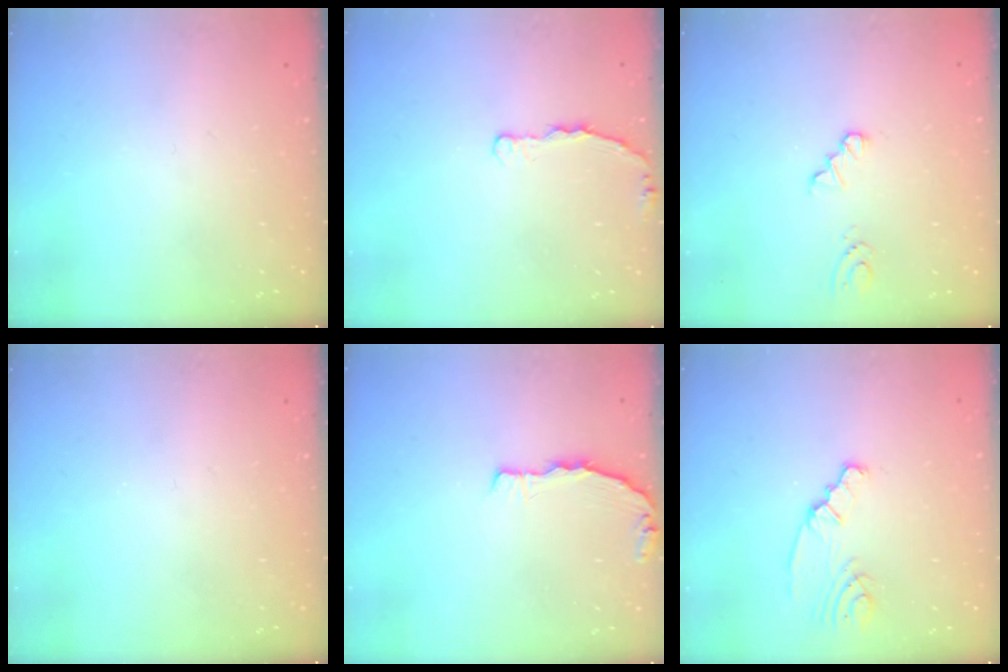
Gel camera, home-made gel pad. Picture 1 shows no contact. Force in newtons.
{"total": 2.9, "press": 2.9, "slide": 0.4}
{"total": 1.3, "press": 1.3, "slide": 0.2}
{"total": 0.0}
{"total": 3.8, "press": 3.7, "slide": 0.3}
{"total": 2.5, "press": 2.5, "slide": 0.3}